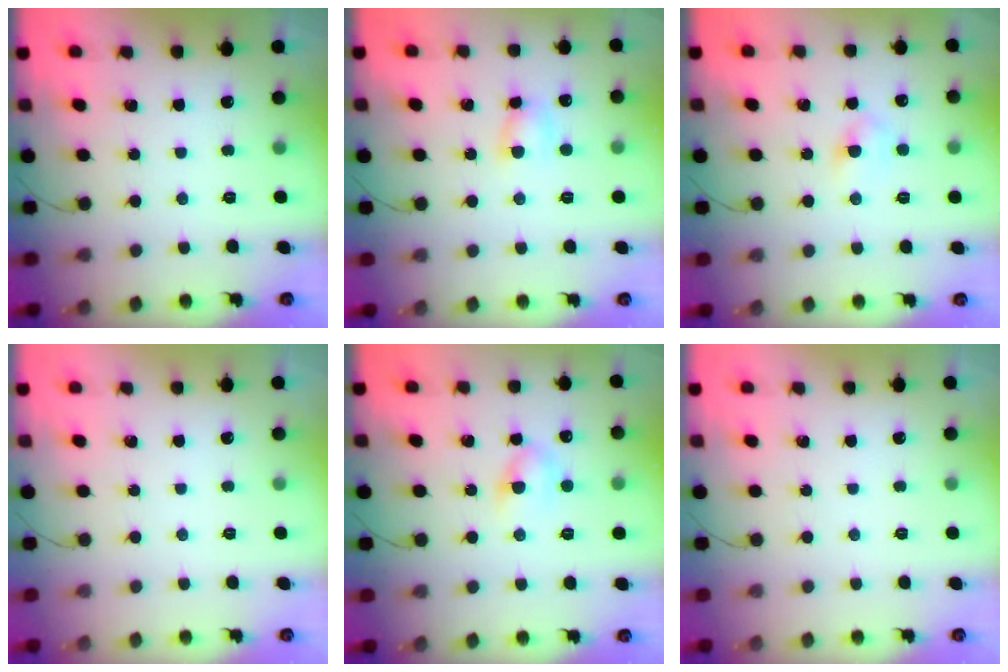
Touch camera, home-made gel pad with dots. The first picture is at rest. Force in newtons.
{"total": 4.9, "press": 4.8, "slide": 0.6}
{"total": 3.9, "press": 3.8, "slide": 1.0}
{"total": 0.0}
{"total": 5.5, "press": 5.4, "slide": 1.4}
{"total": 0.0}